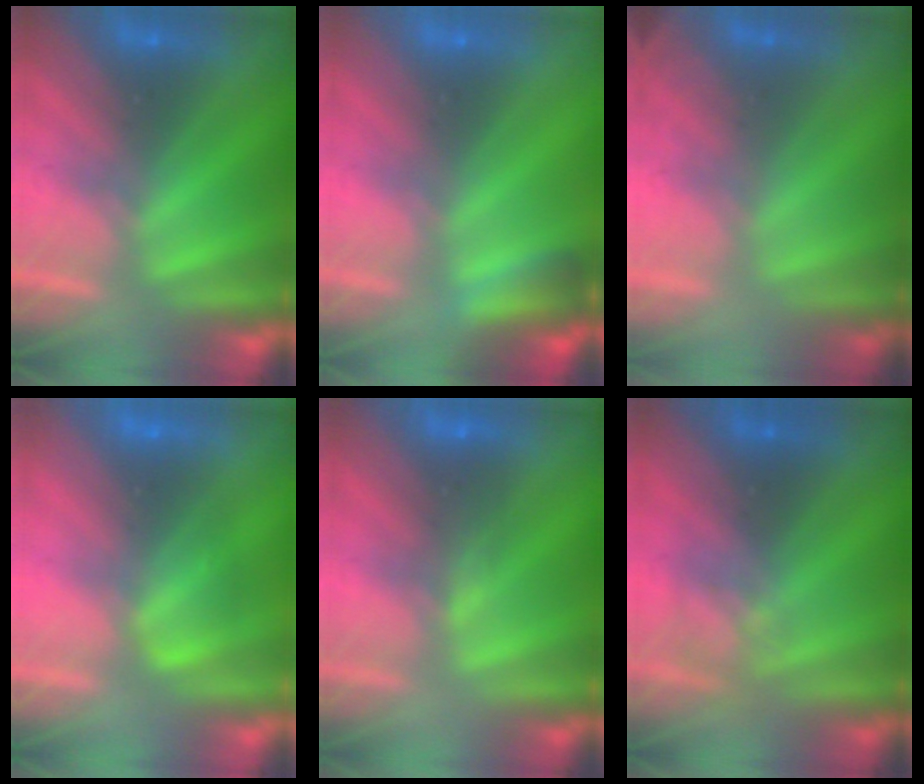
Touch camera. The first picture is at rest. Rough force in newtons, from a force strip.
{"total": 2.7}
{"total": 2.0}
{"total": 2.7}
{"total": 4.9}
{"total": 2.4}